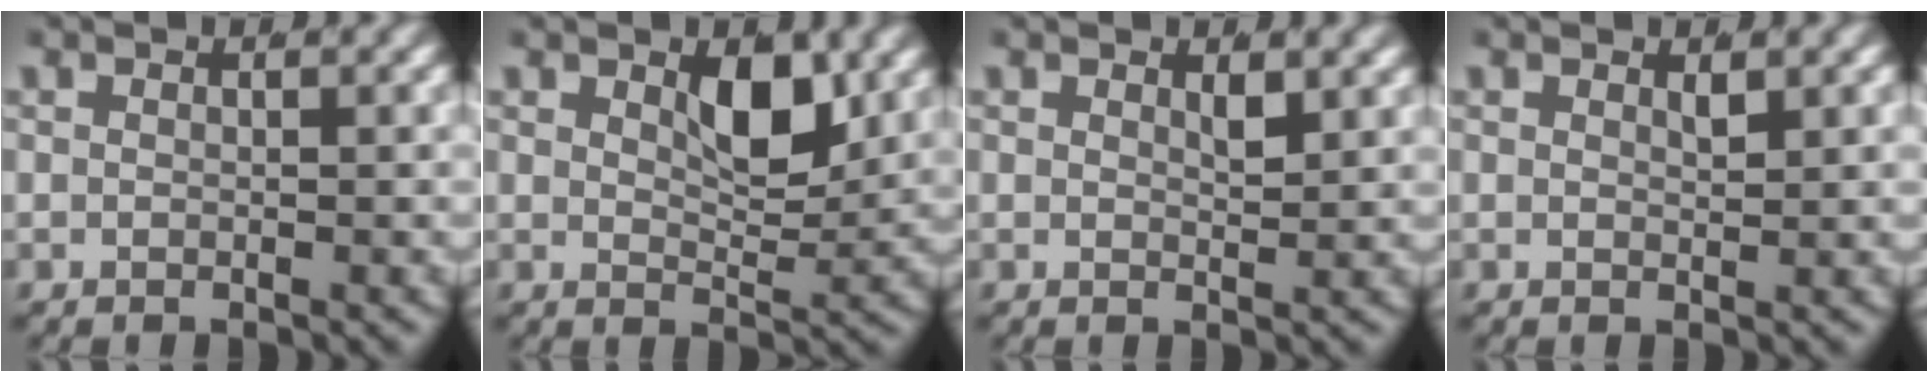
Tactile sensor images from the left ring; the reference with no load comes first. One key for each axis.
{"total": 3.6, "fx": 2.0, "fy": 1.4, "fz": 2.6, "tx": -0.039, "ty": -0.023, "tz": 0.045}
{"total": 1.2, "fx": 0.9, "fy": -0.1, "fz": 0.7, "tx": -0.007, "ty": -0.013, "tz": 0.020}
{"total": 0.8, "fx": 0.6, "fy": -0.3, "fz": 0.4, "tx": -0.005, "ty": -0.011, "tz": 0.016}